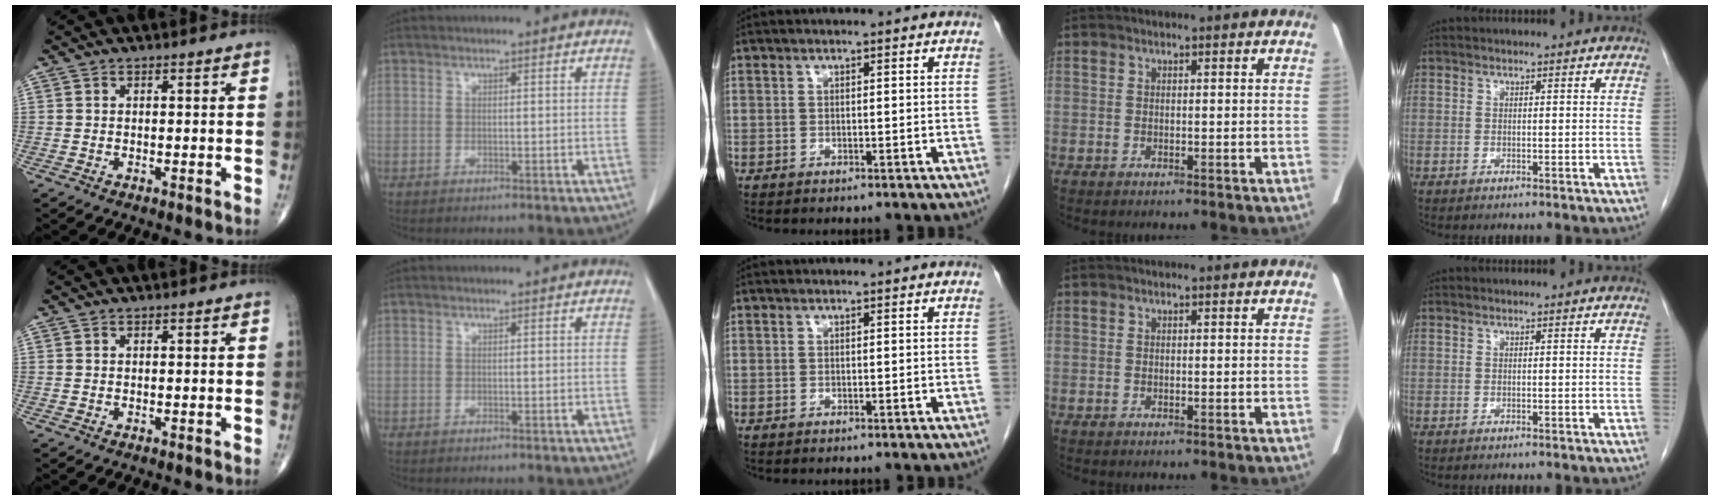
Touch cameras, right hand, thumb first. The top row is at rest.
{}